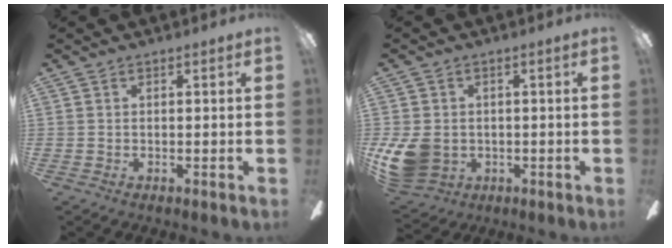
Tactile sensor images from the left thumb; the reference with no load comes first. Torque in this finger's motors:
{"motor_torque": [-0.03, 1.74, 0.58, -0.44, 0.08]}